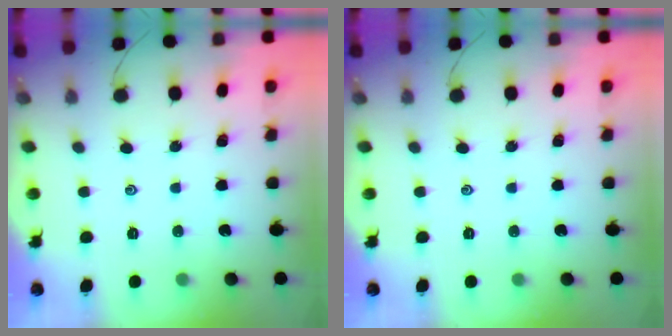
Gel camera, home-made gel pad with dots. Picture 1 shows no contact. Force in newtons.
{"total": 0.0}